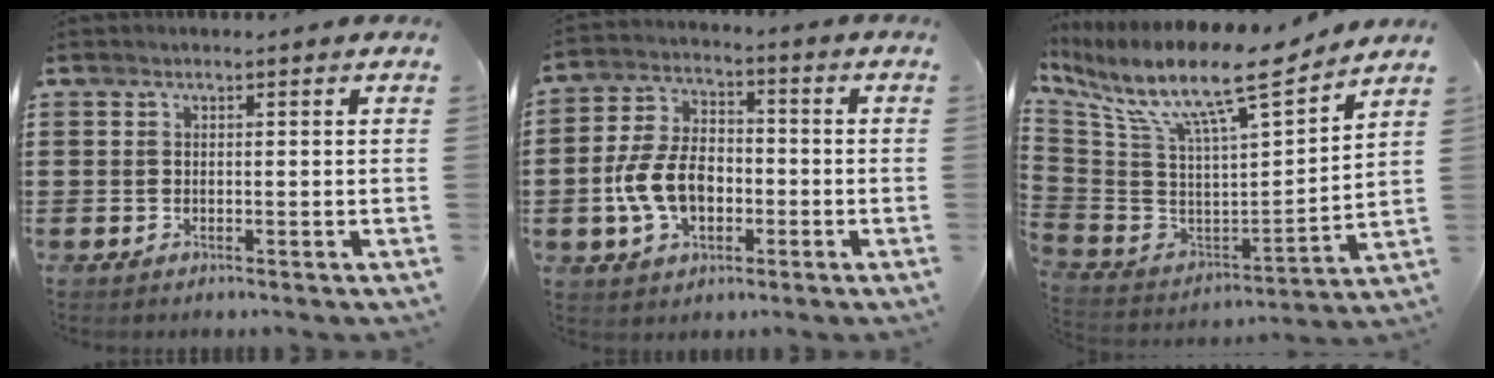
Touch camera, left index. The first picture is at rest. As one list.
[{"total": 9.2, "force": [-2.3, 5.9, 6.8], "torque": [-0.167, 0.006, -0.050]}, {"total": 12.6, "force": [9.1, 2.0, 8.4], "torque": [-0.187, -0.066, 0.149]}]